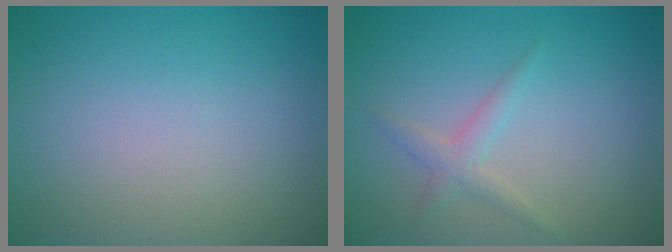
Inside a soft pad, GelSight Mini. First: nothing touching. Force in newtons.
{"total": 1.6, "press": 1.6, "slide": 0.0}